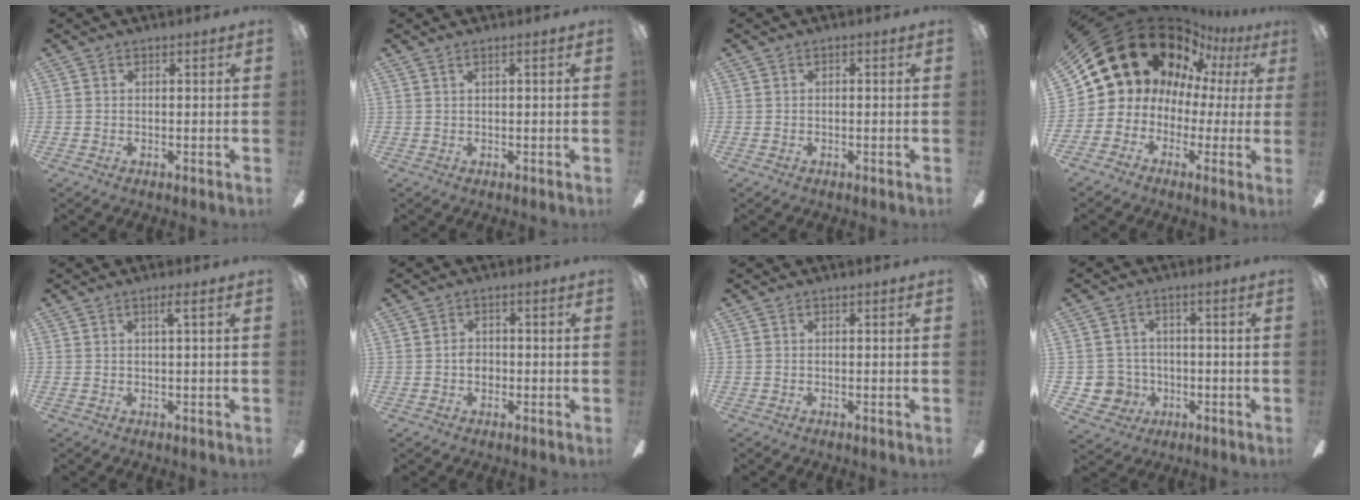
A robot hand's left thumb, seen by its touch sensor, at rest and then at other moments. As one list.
[{"total": 1.1, "force": [0.2, 0.1, 1.0], "torque": [-0.019, -0.001, 0.004]}, {"total": 0.6, "force": [-0.5, 0.3, 0.0], "torque": [0.001, 0.001, -0.011]}, {"total": 16.7, "force": [9.4, 11.8, 7.1], "torque": [-0.160, -0.063, 0.187]}, {"total": 2.2, "force": [1.0, -0.2, 2.0], "torque": [-0.032, -0.005, 0.013]}, {"total": 2.1, "force": [-0.5, 1.7, 1.2], "torque": [-0.021, 0.006, -0.011]}, {"total": 0.0}, {"total": 5.8, "force": [-1.0, 5.7, 0.6], "torque": [-0.044, 0.006, -0.013]}]